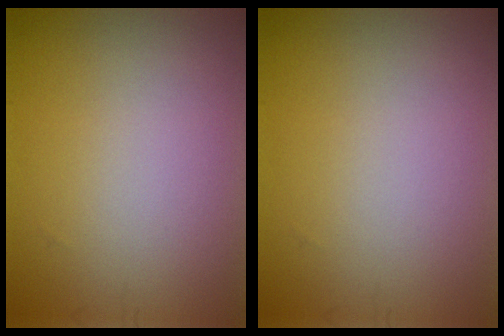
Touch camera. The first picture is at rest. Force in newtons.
{"total": 0.0}